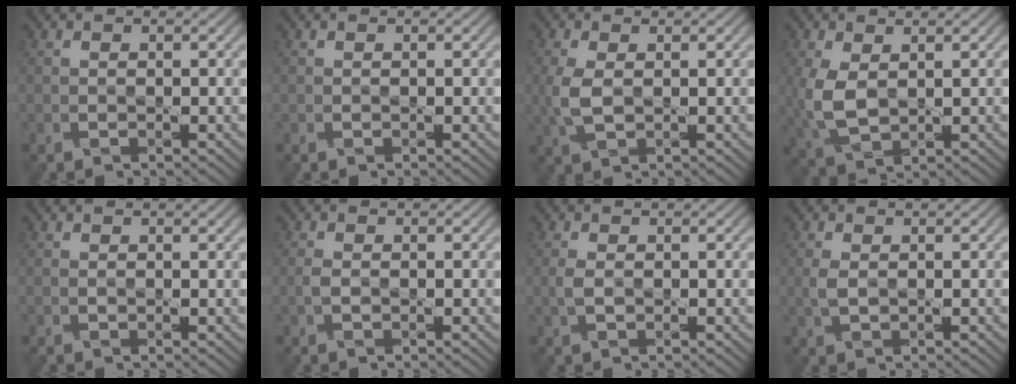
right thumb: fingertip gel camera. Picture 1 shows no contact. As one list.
[{"total": 0.0}, {"total": 3.8, "force": [0.2, 2.0, 3.2], "torque": [-0.090, 0.000, 0.005]}, {"total": 6.0, "force": [0.6, 3.6, 4.8], "torque": [-0.131, -0.001, 0.013]}, {"total": 0.5, "force": [0.4, 0.1, 0.4], "torque": [-0.009, 0.002, 0.006]}, {"total": 1.0, "force": [-0.1, 0.6, 0.8], "torque": [-0.023, 0.004, -0.003]}, {"total": 1.5, "force": [0.1, 0.7, 1.2], "torque": [-0.035, 0.002, 0.002]}, {"total": 1.9, "force": [0.3, 1.1, 1.6], "torque": [-0.044, 0.001, 0.005]}]